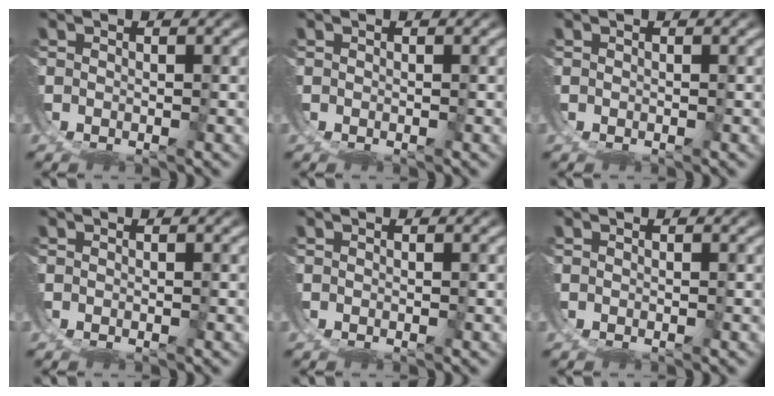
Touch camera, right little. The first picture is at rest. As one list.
[{"total": 0.0}, {"total": 0.0}, {"total": 0.0}, {"total": 0.0}, {"total": 0.0}]